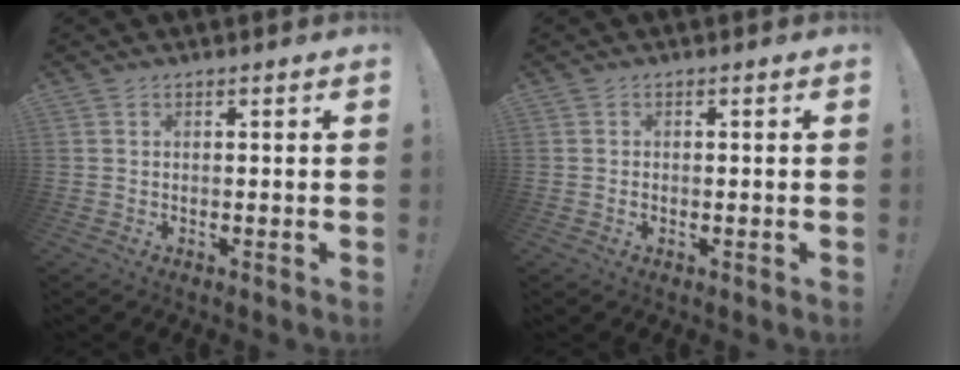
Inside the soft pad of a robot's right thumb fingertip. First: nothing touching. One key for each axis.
{"total": 0.6, "fx": -0.4, "fy": 0.4, "fz": 0.1, "tx": -0.009, "ty": 0.003, "tz": -0.007}